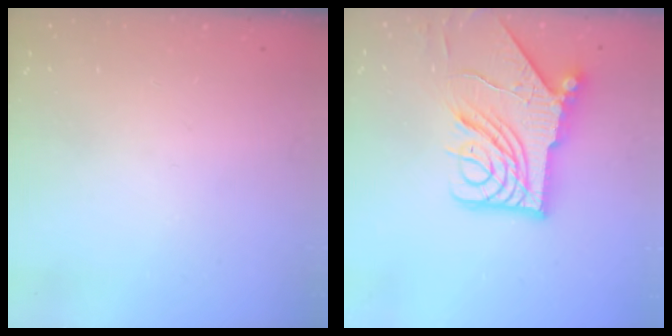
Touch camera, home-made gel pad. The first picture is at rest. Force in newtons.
{"total": 16.1, "press": 16.0, "slide": 1.9}